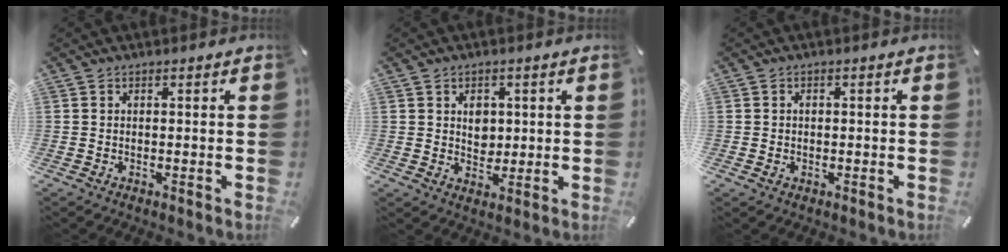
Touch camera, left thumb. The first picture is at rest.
{"total": 4.4, "force": [0.8, 3.9, 2.0], "torque": [-0.015, -0.007, 0.009]}
{"total": 1.2, "force": [-0.4, 1.0, 0.6], "torque": [-0.011, 0.003, -0.008]}